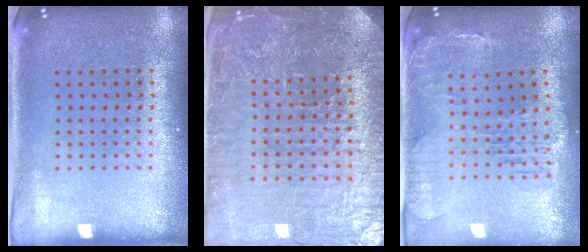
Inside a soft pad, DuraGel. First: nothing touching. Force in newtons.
{"total": 6.0, "press": 5.4, "slide": 2.8}
{"total": 1.2, "press": 1.1, "slide": 0.4}